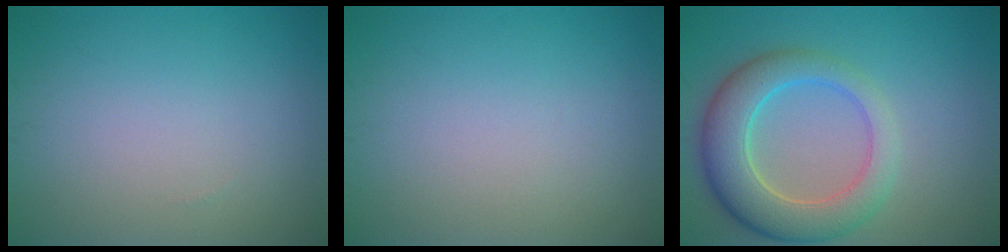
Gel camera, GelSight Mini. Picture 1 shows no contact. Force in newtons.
{"total": 0.0}
{"total": 6.8, "press": 6.8, "slide": 0.4}